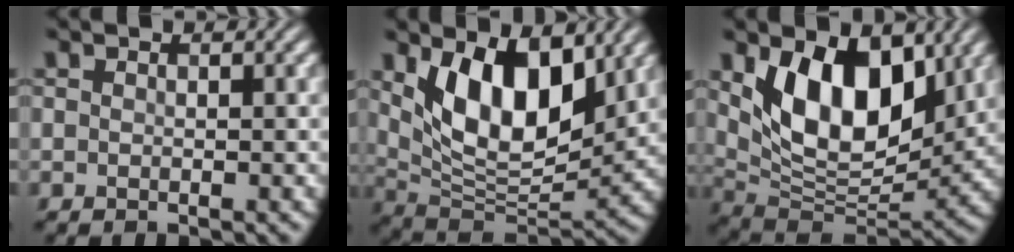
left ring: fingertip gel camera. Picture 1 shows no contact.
{"total": 9.3, "force": [3.5, 4.6, 7.3], "torque": [-0.130, -0.021, 0.063]}
{"total": 9.6, "force": [3.5, 5.2, 7.3], "torque": [-0.123, -0.020, 0.062]}